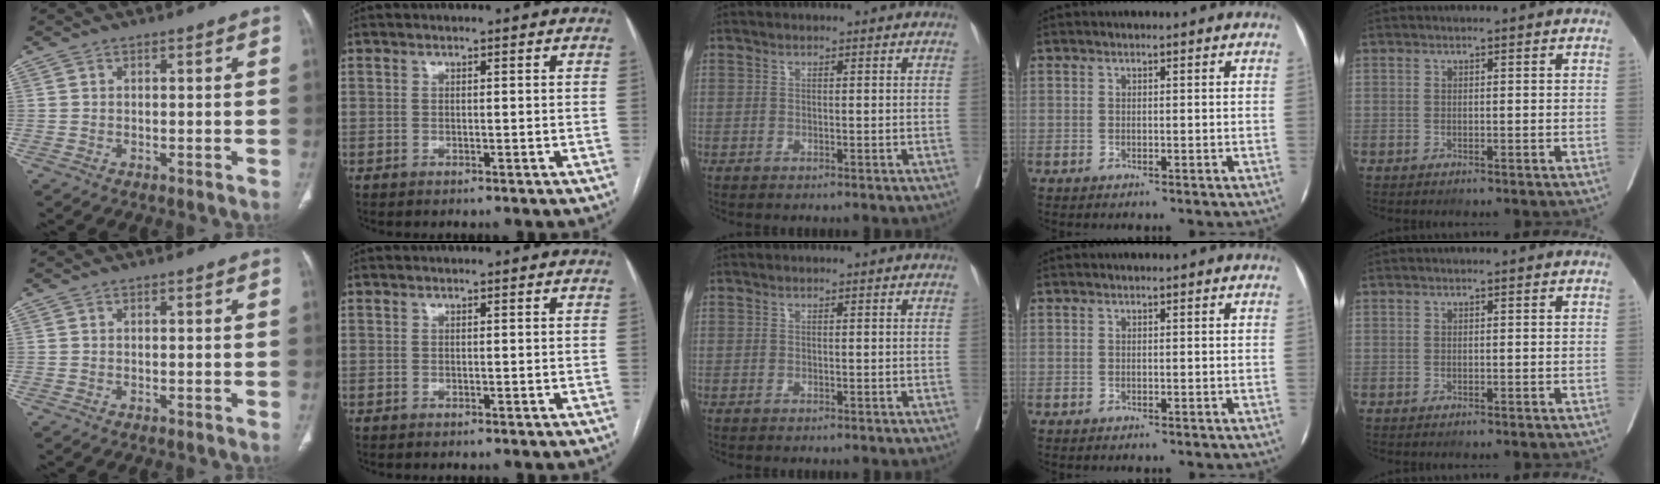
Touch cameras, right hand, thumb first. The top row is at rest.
{}